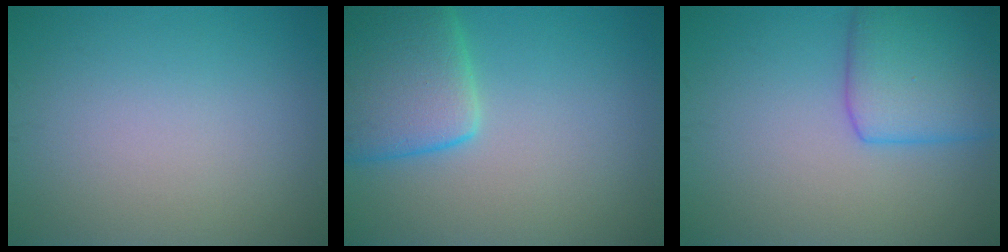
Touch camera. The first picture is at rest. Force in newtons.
{"total": 6.9, "press": 6.9, "slide": 0.3}
{"total": 5.8, "press": 5.8, "slide": 0.3}